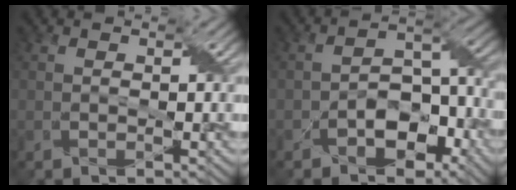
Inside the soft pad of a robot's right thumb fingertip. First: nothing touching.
{"total": 7.0, "force": [-3.6, 4.3, 4.2], "torque": [-0.062, 0.002, -0.064]}